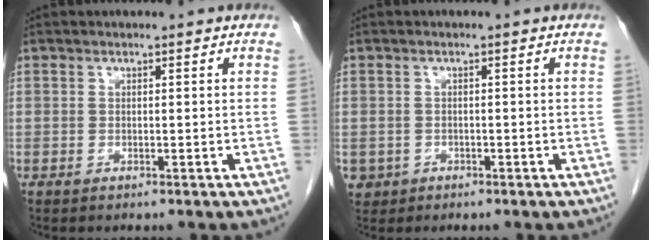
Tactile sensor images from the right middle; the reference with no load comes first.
{"total": 2.5, "force": [-1.1, 2.2, 0.2], "torque": [-0.004, 0.006, -0.015]}